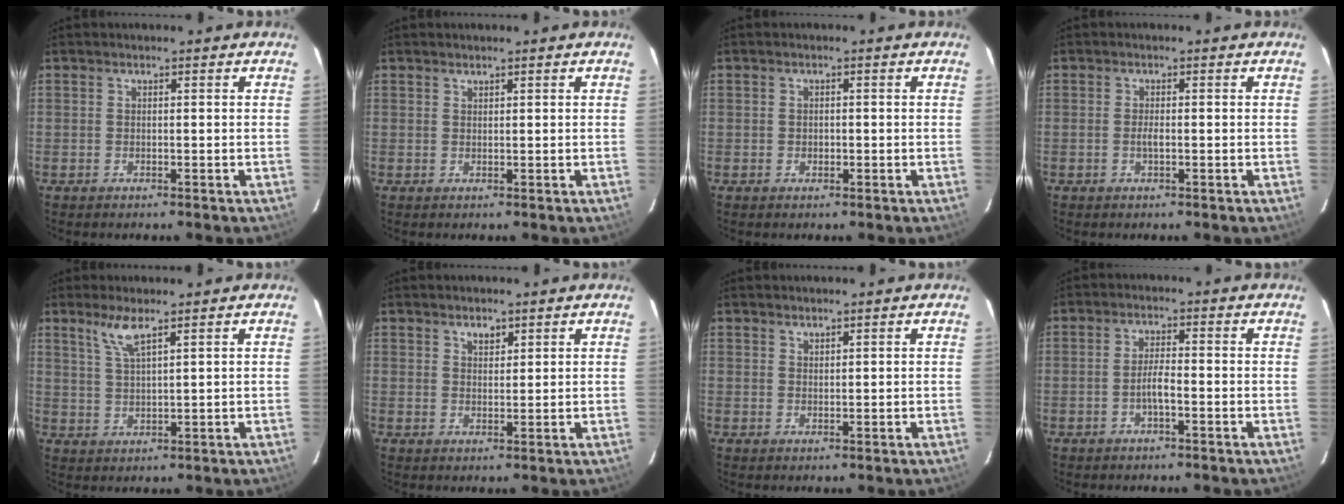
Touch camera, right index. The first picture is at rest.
{"total": 0.5, "force": [0.5, 0.1, 0.1], "torque": [-0.001, 0.002, 0.011]}
{"total": 1.0, "force": [-0.1, 0.8, 0.6], "torque": [-0.009, 0.002, 0.000]}
{"total": 1.4, "force": [-0.3, 0.5, 1.3], "torque": [-0.027, 0.000, -0.007]}
{"total": 4.4, "force": [3.0, 0.3, 3.1], "torque": [-0.066, -0.001, 0.064]}
{"total": 2.1, "force": [1.5, 1.2, 1.0], "torque": [-0.013, 0.005, 0.027]}
{"total": 1.0, "force": [0.9, 0.3, 0.2], "torque": [-0.004, 0.002, 0.018]}
{"total": 2.9, "force": [-1.1, 0.3, 2.7], "torque": [-0.055, 0.004, -0.021]}